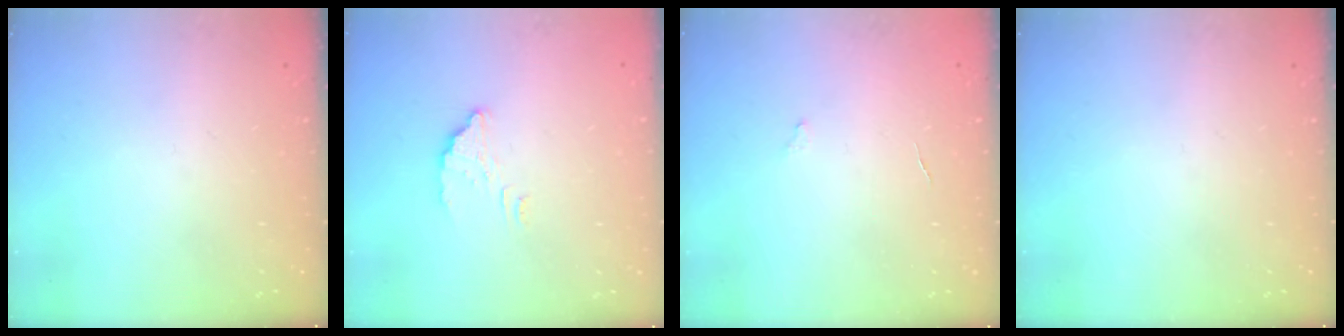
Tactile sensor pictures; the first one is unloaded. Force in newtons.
{"total": 3.4, "press": 3.4, "slide": 0.1}
{"total": 2.6, "press": 2.6, "slide": 0.2}
{"total": 0.0}